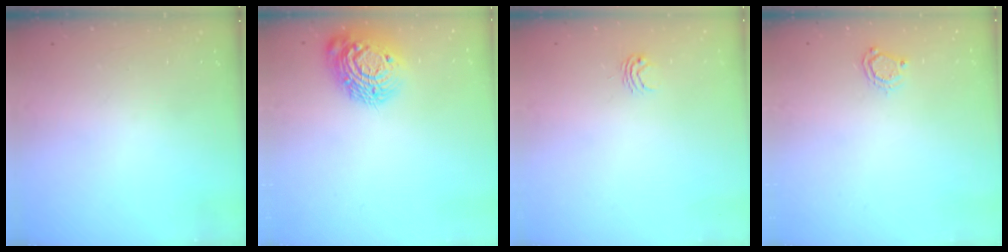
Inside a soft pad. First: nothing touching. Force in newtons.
{"total": 15.6, "press": 15.5, "slide": 1.1}
{"total": 3.0, "press": 3.0, "slide": 0.3}
{"total": 4.3, "press": 4.3, "slide": 0.5}